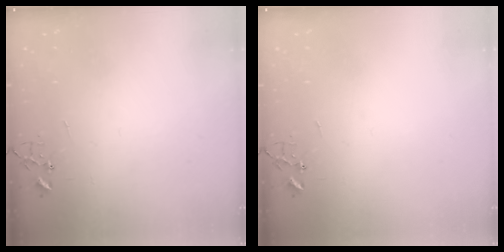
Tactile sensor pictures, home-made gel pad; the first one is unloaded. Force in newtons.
{"total": 0.0}